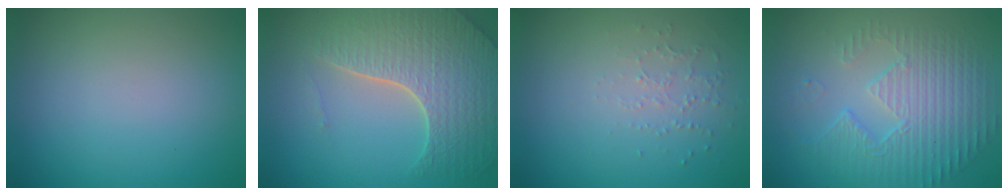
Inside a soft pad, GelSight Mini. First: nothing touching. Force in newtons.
{"total": 7.0, "press": 5.2, "slide": 4.7}
{"total": 1.0, "press": 0.6, "slide": 0.8}
{"total": 5.2, "press": 3.7, "slide": 3.7}